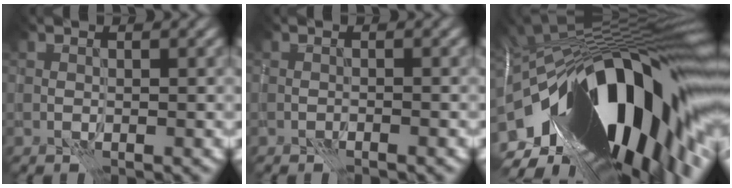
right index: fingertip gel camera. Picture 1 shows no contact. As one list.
[{"total": 0.6, "force": [-0.6, 0.0, 0.2], "torque": [-0.002, 0.003, -0.012]}, {"total": 22.1, "force": [-3.9, 10.3, 19.2], "torque": [-0.332, -0.024, -0.077]}]